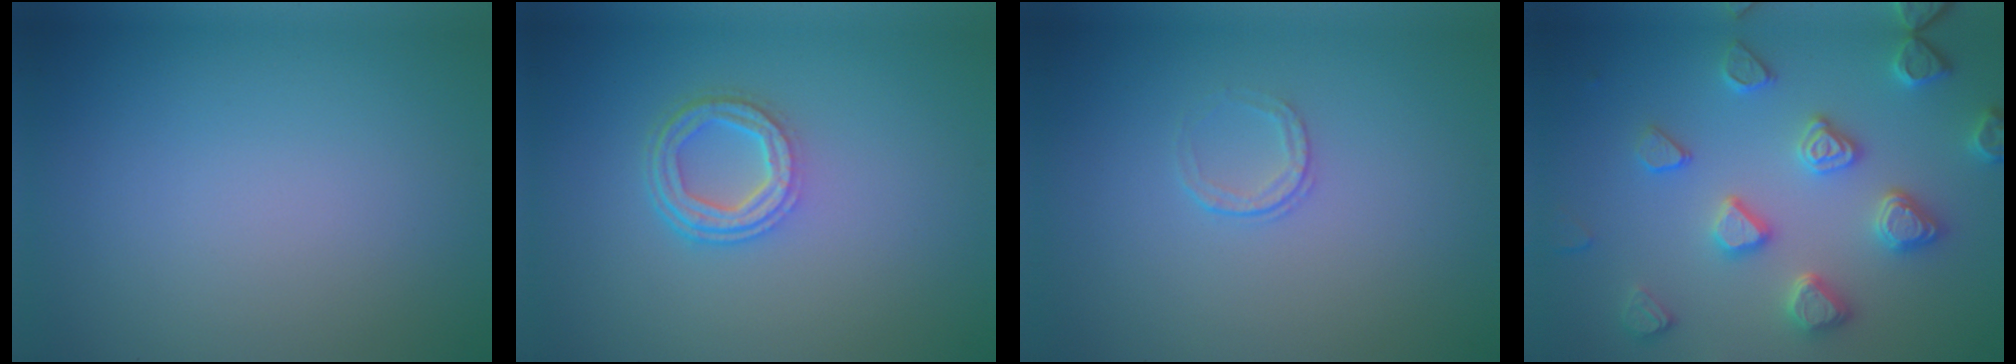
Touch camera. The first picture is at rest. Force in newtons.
{"total": 3.8, "press": 2.9, "slide": 2.4}
{"total": 1.0, "press": 0.7, "slide": 0.7}
{"total": 4.6, "press": 4.4, "slide": 1.3}